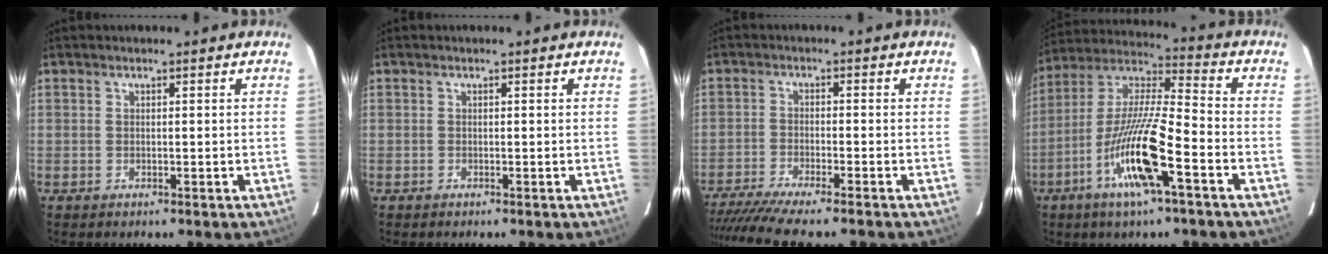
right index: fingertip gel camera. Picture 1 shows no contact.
{"total": 0.0}
{"total": 13.6, "force": [-11.9, -0.1, 6.6], "torque": [-0.097, -0.026, -0.185]}
{"total": 15.7, "force": [-6.6, 1.4, 14.2], "torque": [-0.284, -0.008, -0.124]}